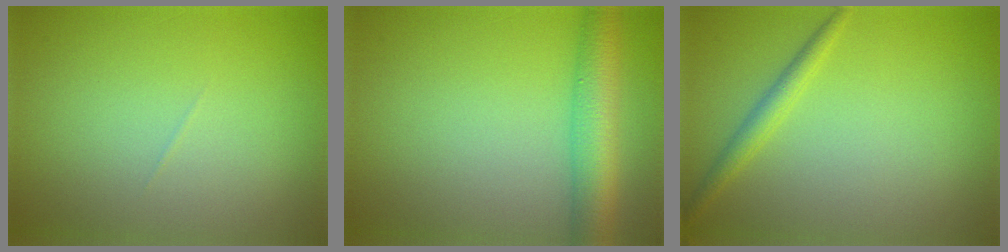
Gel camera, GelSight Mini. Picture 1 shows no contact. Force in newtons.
{"total": 5.3, "press": 5.3, "slide": 0.2}
{"total": 1.8, "press": 1.8, "slide": 0.1}